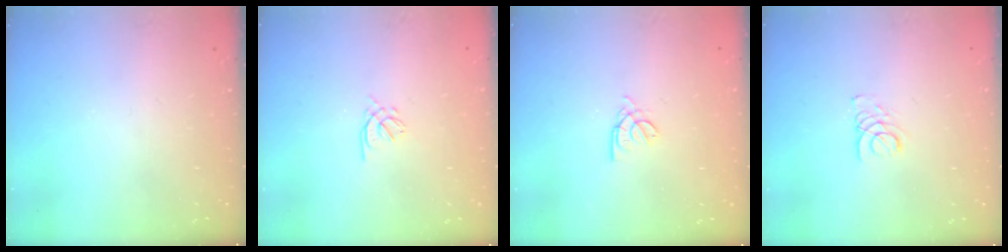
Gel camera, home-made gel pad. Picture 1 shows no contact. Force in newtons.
{"total": 1.2, "press": 1.0, "slide": 0.5}
{"total": 2.2, "press": 2.1, "slide": 0.6}
{"total": 1.9, "press": 1.9, "slide": 0.2}